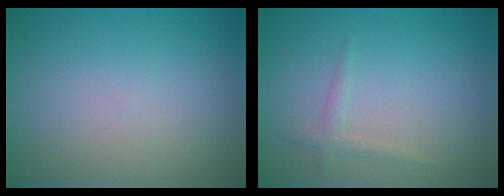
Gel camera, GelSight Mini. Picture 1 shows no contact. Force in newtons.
{"total": 1.1, "press": 1.1, "slide": 0.0}